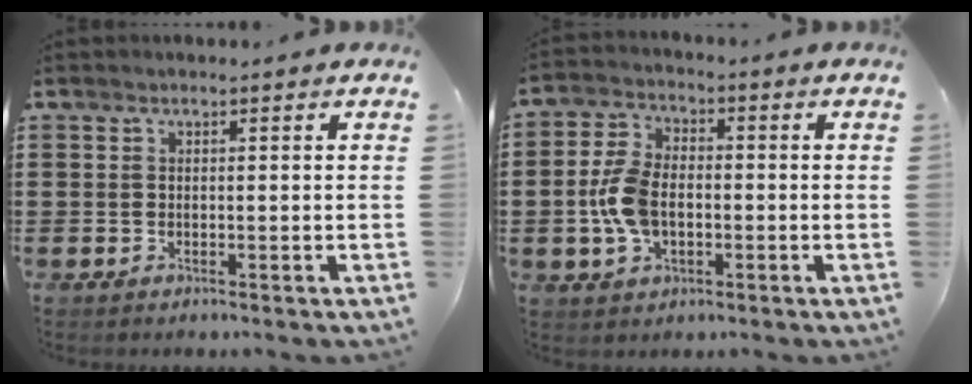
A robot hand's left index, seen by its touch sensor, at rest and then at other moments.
{"total": 7.8, "force": [-1.1, 4.7, 6.1], "torque": [-0.157, -0.003, -0.029]}